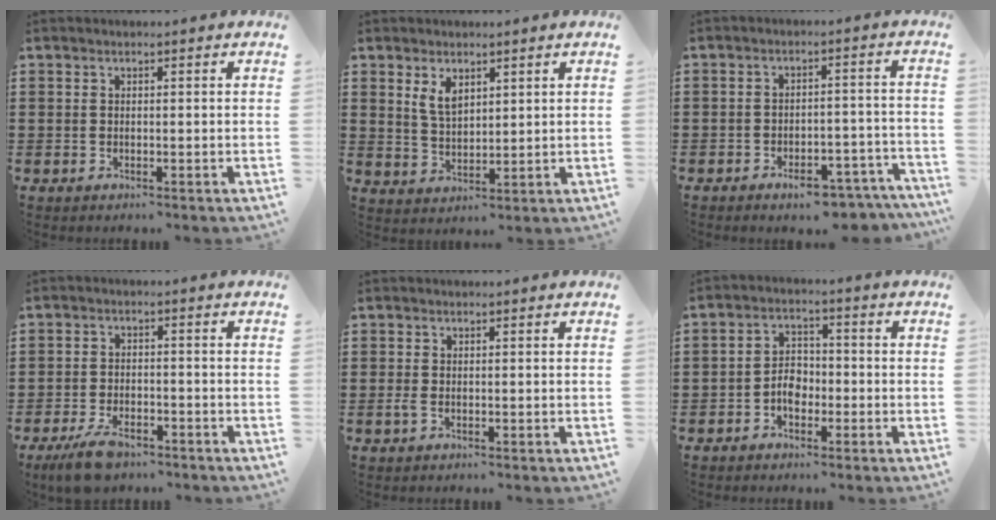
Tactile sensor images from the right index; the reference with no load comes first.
{"total": 3.7, "force": [2.0, 1.9, 2.4], "torque": [-0.053, 0.004, 0.037]}
{"total": 5.3, "force": [-4.6, 1.2, 2.3], "torque": [-0.034, 0.009, -0.083]}
{"total": 5.1, "force": [-4.0, 1.7, 2.7], "torque": [-0.060, 0.002, -0.077]}
{"total": 1.0, "force": [-0.3, 0.3, 0.9], "torque": [-0.025, -0.005, -0.007]}
{"total": 3.8, "force": [-1.5, 2.6, 2.3], "torque": [-0.055, 0.003, -0.031]}